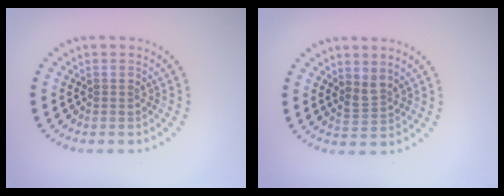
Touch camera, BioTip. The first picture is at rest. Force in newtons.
{"total": 1.7, "press": 1.3, "slide": 1.1}